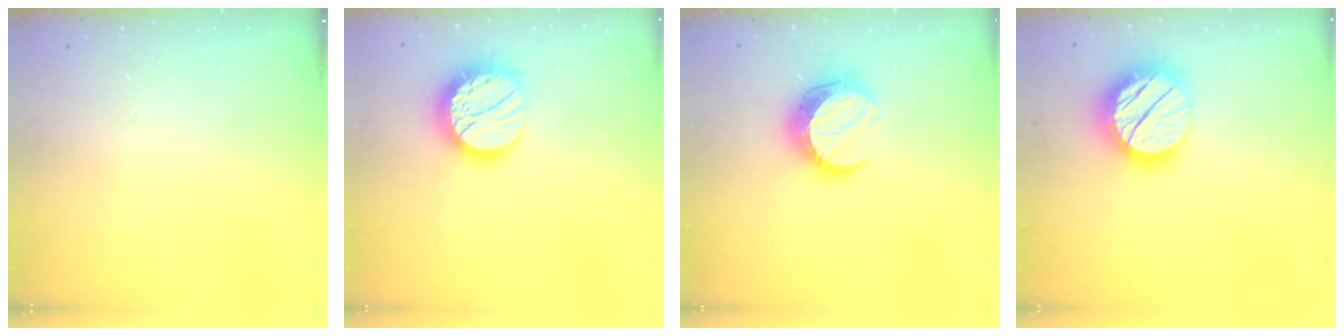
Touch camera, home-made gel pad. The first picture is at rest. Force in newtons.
{"total": 17.0, "press": 16.9, "slide": 1.3}
{"total": 11.3, "press": 11.3, "slide": 0.9}
{"total": 19.1, "press": 19.0, "slide": 1.6}